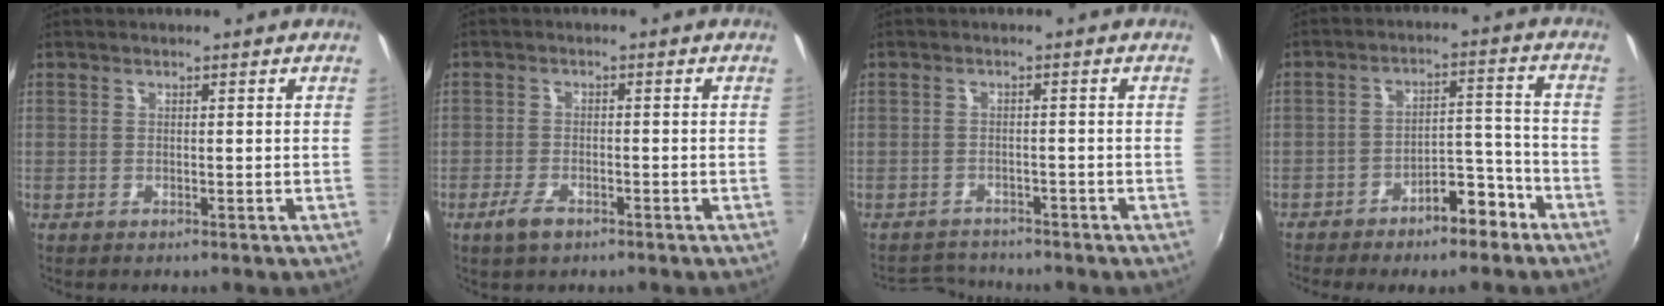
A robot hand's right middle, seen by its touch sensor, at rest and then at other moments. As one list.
[{"total": 4.0, "force": [-2.7, 1.6, 2.4], "torque": [-0.062, -0.007, -0.052]}, {"total": 3.6, "force": [-3.3, 1.4, 0.0], "torque": [-0.011, 0.004, -0.056]}, {"total": 8.4, "force": [-6.4, 3.2, 4.5], "torque": [-0.072, 0.025, -0.087]}]